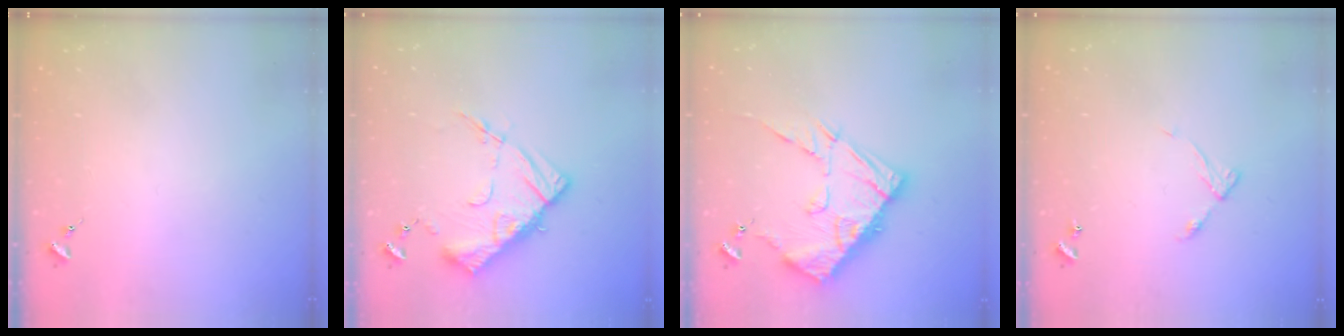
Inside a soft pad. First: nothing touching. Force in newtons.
{"total": 14.8, "press": 14.7, "slide": 1.4}
{"total": 18.0, "press": 17.9, "slide": 1.9}
{"total": 6.5, "press": 6.5, "slide": 0.5}